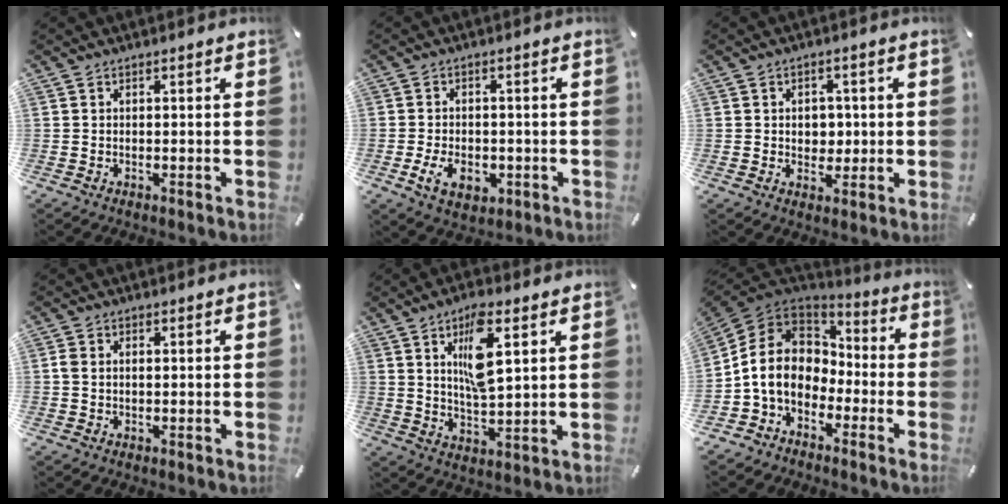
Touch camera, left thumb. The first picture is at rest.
{"total": 6.7, "force": [-2.1, 4.6, 4.4], "torque": [-0.089, 0.002, -0.040]}
{"total": 4.8, "force": [0.1, 4.0, 2.6], "torque": [-0.023, -0.004, -0.005]}
{"total": 1.7, "force": [0.1, 1.2, 1.2], "torque": [-0.026, 0.005, 0.001]}
{"total": 10.5, "force": [4.5, 3.6, 8.8], "torque": [-0.154, -0.009, 0.070]}
{"total": 11.1, "force": [-2.6, 9.6, 4.9], "torque": [-0.136, 0.014, -0.049]}